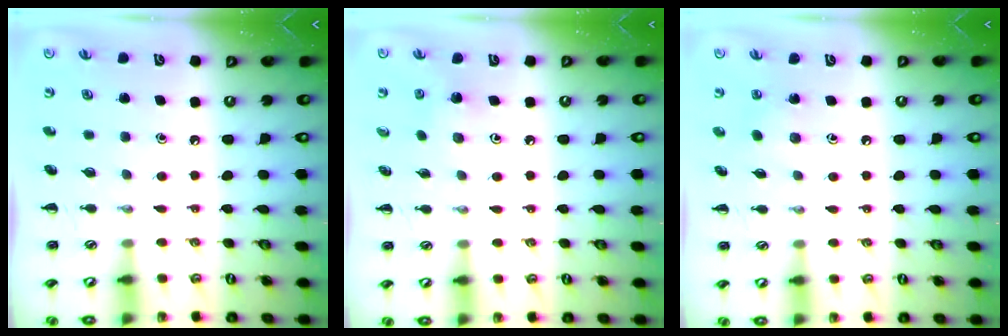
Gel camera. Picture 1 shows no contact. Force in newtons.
{"total": 3.7, "press": 3.5, "slide": 1.1}
{"total": 4.8, "press": 4.6, "slide": 1.3}